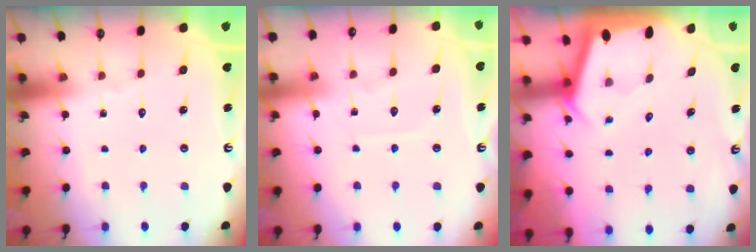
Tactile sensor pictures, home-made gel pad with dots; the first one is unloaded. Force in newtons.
{"total": 5.2, "press": 5.2, "slide": 0.6}
{"total": 2.2, "press": 2.2, "slide": 0.1}